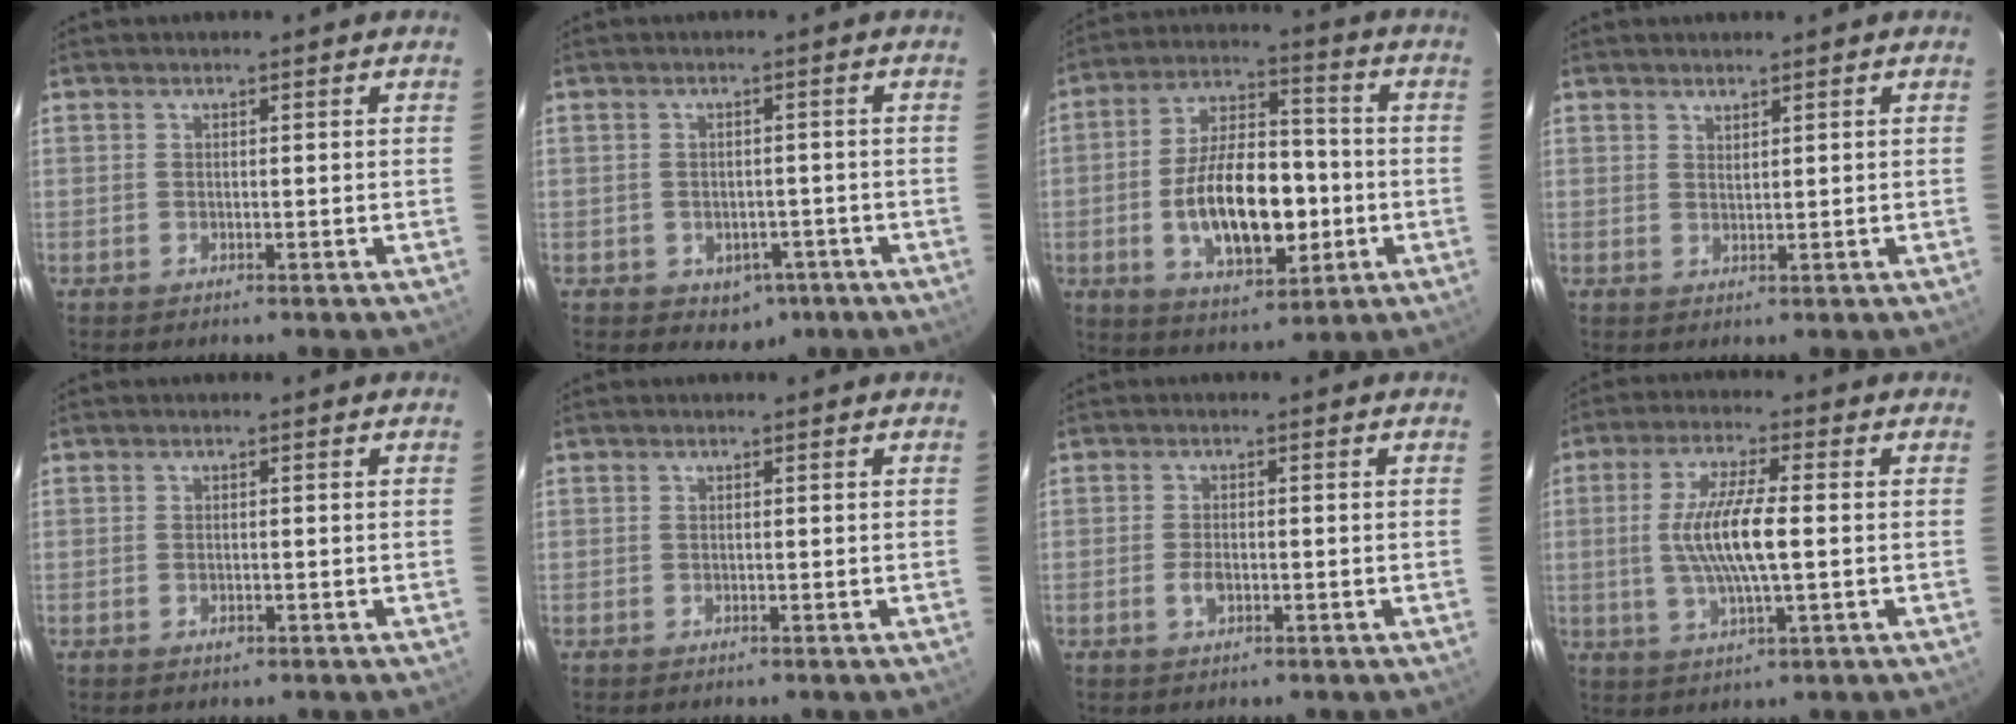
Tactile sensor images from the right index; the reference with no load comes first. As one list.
[{"total": 5.0, "force": [-2.5, 4.1, 1.5], "torque": [-0.027, 0.018, -0.015]}, {"total": 17.2, "force": [-3.4, 8.6, 14.5], "torque": [-0.273, 0.008, -0.044]}, {"total": 1.2, "force": [1.1, 0.2, 0.4], "torque": [-0.006, 0.000, 0.019]}, {"total": 0.9, "force": [-0.4, 0.6, 0.5], "torque": [-0.007, -0.001, -0.006]}, {"total": 0.5, "force": [-0.1, 0.5, -0.1], "torque": [0.001, 0.003, -0.001]}, {"total": 2.3, "force": [-0.8, 1.2, 1.7], "torque": [-0.033, -0.001, -0.015]}, {"total": 10.2, "force": [-0.3, 1.7, 10.0], "torque": [-0.193, -0.003, -0.004]}]